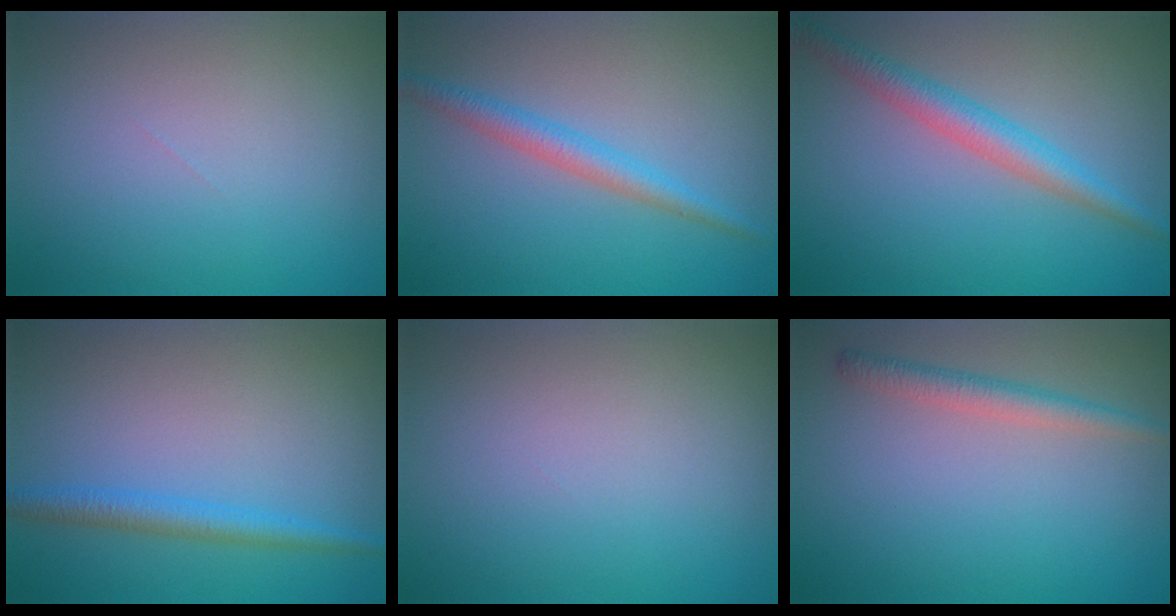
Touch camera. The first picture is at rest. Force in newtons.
{"total": 2.5, "press": 2.5, "slide": 0.0}
{"total": 3.2, "press": 3.2, "slide": 0.2}
{"total": 2.4, "press": 2.4, "slide": 0.1}
{"total": 0.0}
{"total": 2.1, "press": 2.1, "slide": 0.1}